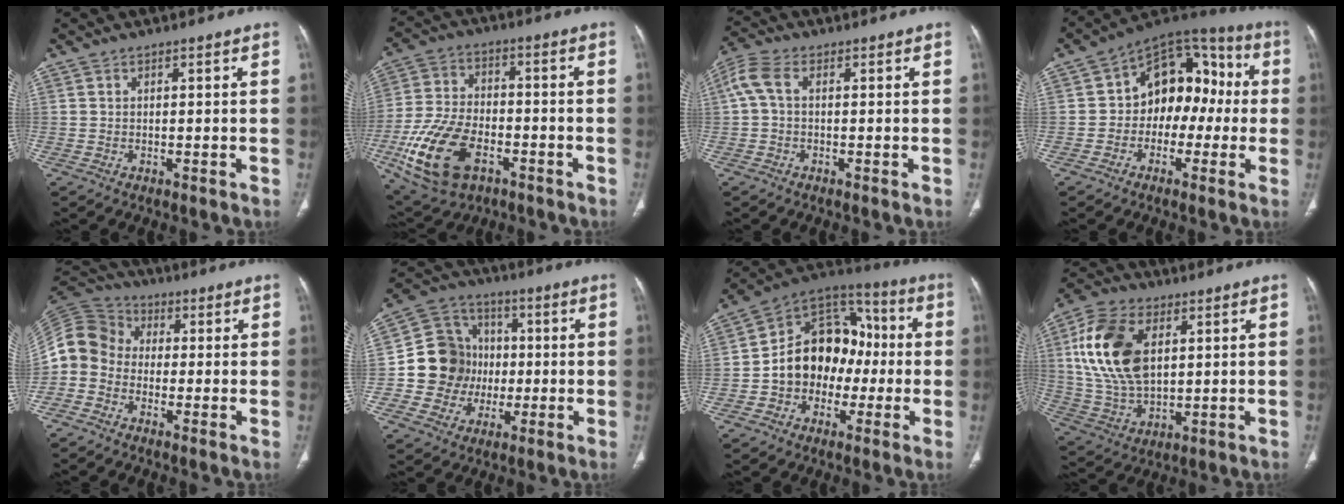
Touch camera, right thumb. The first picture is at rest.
{"total": 16.7, "force": [-6.5, 10.5, 11.3], "torque": [-0.229, 0.021, -0.111]}
{"total": 4.3, "force": [0.8, 2.8, 3.1], "torque": [-0.088, 0.017, 0.007]}
{"total": 15.0, "force": [-0.7, 10.8, 10.4], "torque": [-0.093, 0.055, -0.026]}
{"total": 9.3, "force": [-1.6, 8.5, 3.4], "torque": [-0.065, 0.040, -0.050]}
{"total": 13.1, "force": [-0.3, 12.6, 3.7], "torque": [-0.024, 0.029, -0.007]}
{"total": 16.0, "force": [-1.5, 13.1, 9.1], "torque": [-0.096, 0.050, -0.034]}
{"total": 17.0, "force": [4.2, 10.3, 12.9], "torque": [-0.250, -0.005, 0.085]}